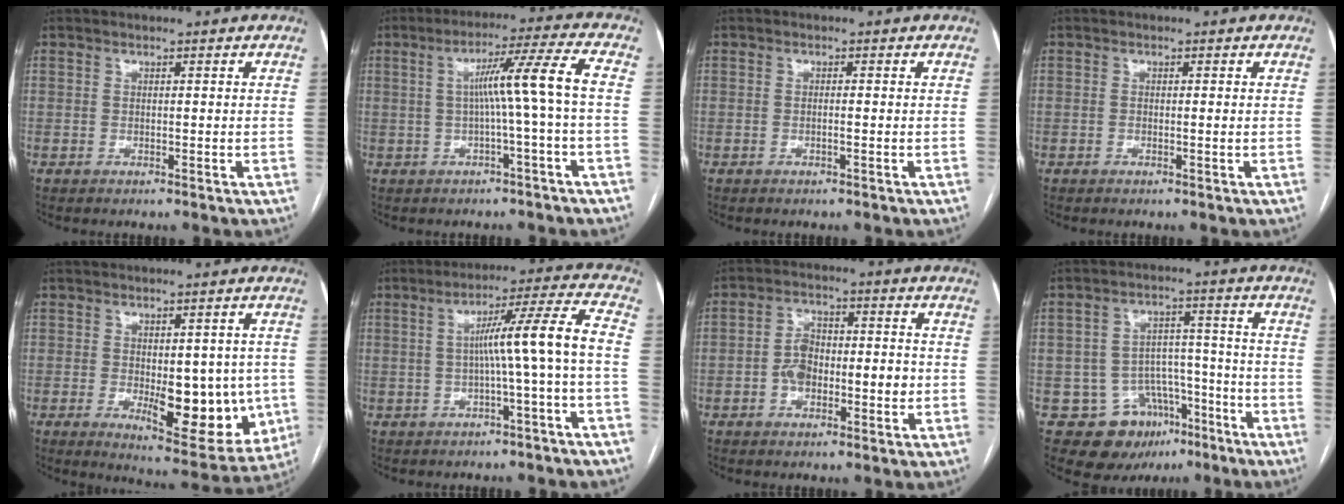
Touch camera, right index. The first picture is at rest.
{"total": 8.2, "force": [-0.2, -1.7, 8.1], "torque": [-0.128, 0.022, 0.004]}
{"total": 0.8, "force": [-0.2, 0.0, 0.8], "torque": [-0.014, 0.001, -0.003]}
{"total": 0.5, "force": [-0.1, 0.0, 0.5], "torque": [-0.010, 0.000, -0.001]}
{"total": 13.1, "force": [-2.1, 5.6, 11.7], "torque": [-0.141, -0.006, -0.011]}
{"total": 9.4, "force": [-1.0, -1.4, 9.3], "torque": [-0.139, 0.024, -0.010]}
{"total": 7.4, "force": [-1.4, 3.9, 6.1], "torque": [-0.112, 0.025, -0.023]}
{"total": 10.5, "force": [-5.7, 8.3, 3.0], "torque": [-0.032, 0.042, -0.075]}